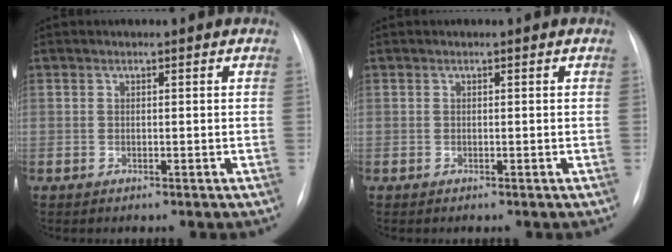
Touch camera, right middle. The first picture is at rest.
{"total": 0.0}